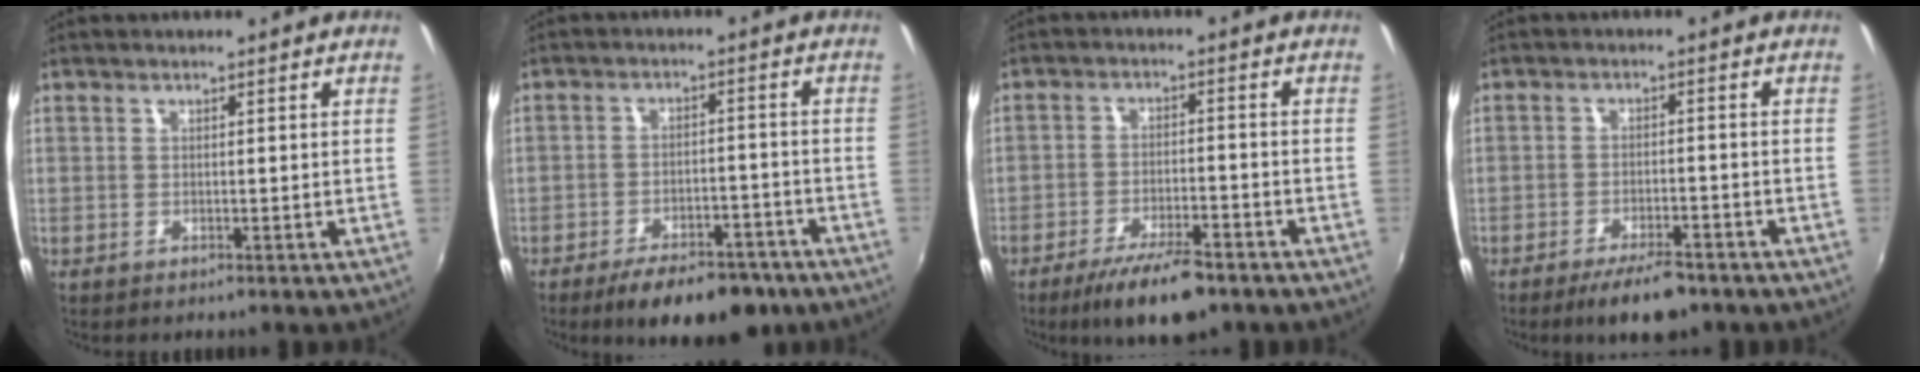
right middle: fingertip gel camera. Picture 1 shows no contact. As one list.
[{"total": 12.4, "force": [-9.2, 4.9, 6.8], "torque": [-0.124, 0.002, -0.126]}, {"total": 10.6, "force": [-7.7, 3.2, 6.6], "torque": [-0.137, -0.014, -0.126]}, {"total": 7.6, "force": [-5.8, 2.2, 4.3], "torque": [-0.096, -0.010, -0.093]}]